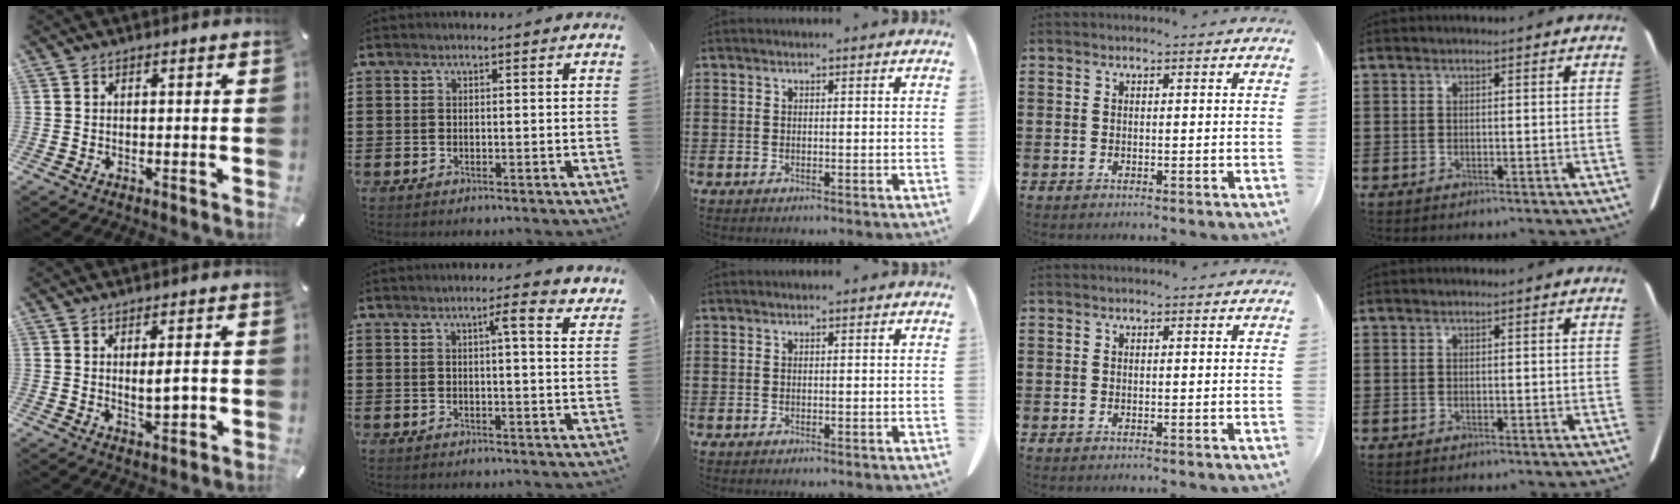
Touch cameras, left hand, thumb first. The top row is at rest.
{"thumb": {"total": 4.2, "force": [0.4, 1.5, 3.9], "torque": [-0.059, -0.004, 0.002]}, "index": {"total": 4.0, "force": [2.3, 0.2, 3.2], "torque": [-0.045, -0.010, 0.032]}}